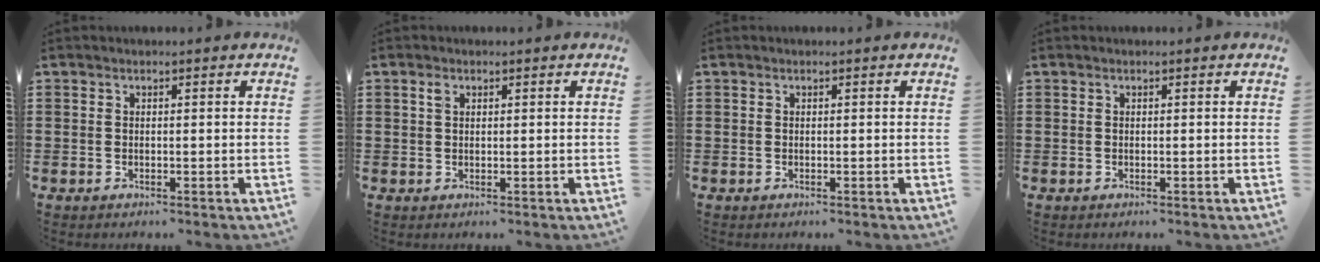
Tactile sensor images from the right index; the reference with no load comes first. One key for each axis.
{"total": 1.3, "fx": 0.6, "fy": 0.7, "fz": 0.9, "tx": -0.020, "ty": 0.005, "tz": 0.010}
{"total": 0.0}
{"total": 0.0}